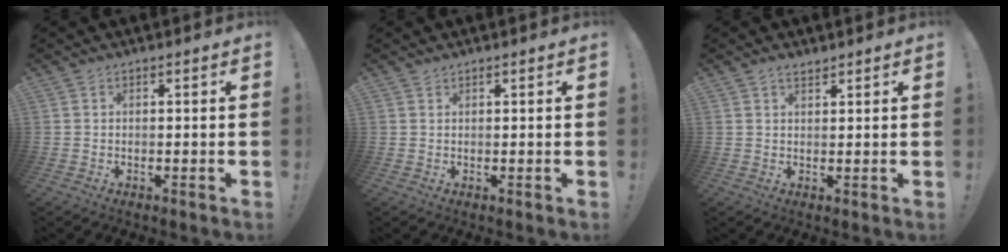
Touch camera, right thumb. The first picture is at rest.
{"total": 0.8, "force": [0.7, 0.3, 0.1], "torque": [0.003, -0.004, 0.013]}
{"total": 2.0, "force": [1.7, 0.7, 0.7], "torque": [-0.003, -0.013, 0.029]}